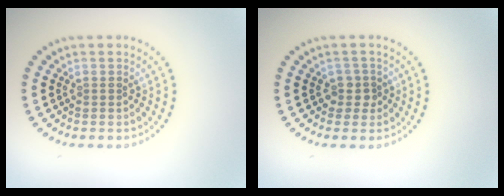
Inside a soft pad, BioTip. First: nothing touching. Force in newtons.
{"total": 1.6, "press": 1.3, "slide": 0.9}